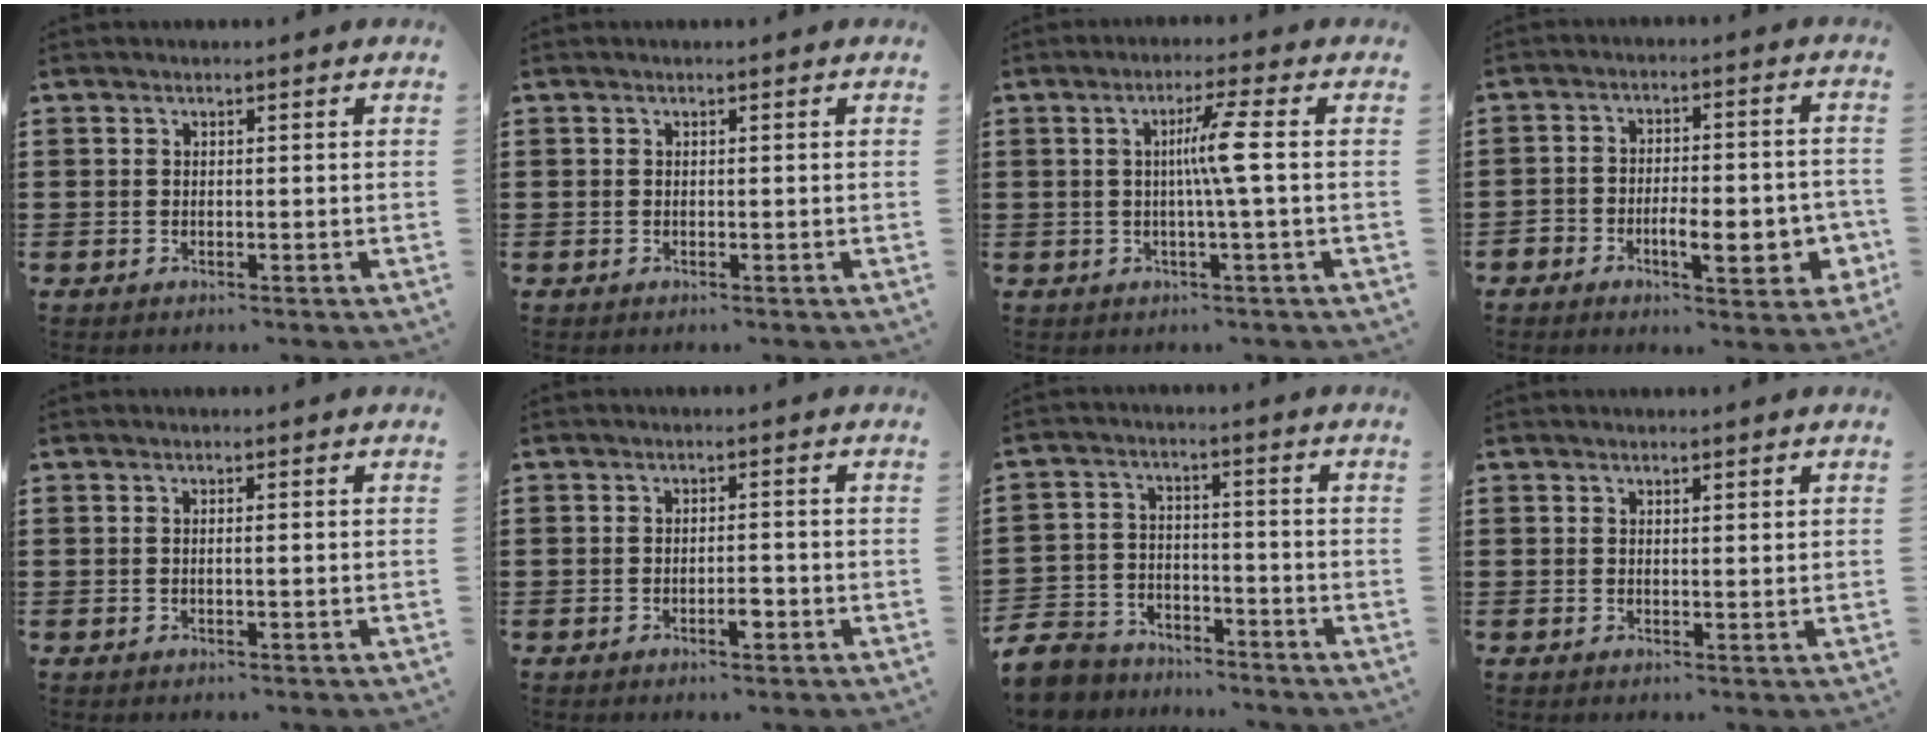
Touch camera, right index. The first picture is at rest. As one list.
[{"total": 0.0}, {"total": 5.2, "force": [0.2, -0.8, 5.1], "torque": [-0.098, -0.009, -0.004]}, {"total": 7.3, "force": [-3.0, 3.4, 5.8], "torque": [-0.078, 0.000, -0.052]}, {"total": 0.5, "force": [-0.1, 0.0, 0.5], "torque": [-0.009, -0.002, -0.003]}, {"total": 2.4, "force": [-1.2, 0.7, 1.9], "torque": [-0.033, 0.002, -0.021]}, {"total": 7.0, "force": [-6.7, 1.9, 0.5], "torque": [-0.038, 0.007, -0.141]}, {"total": 0.9, "force": [0.8, 0.3, 0.3], "torque": [-0.007, 0.002, 0.014]}]